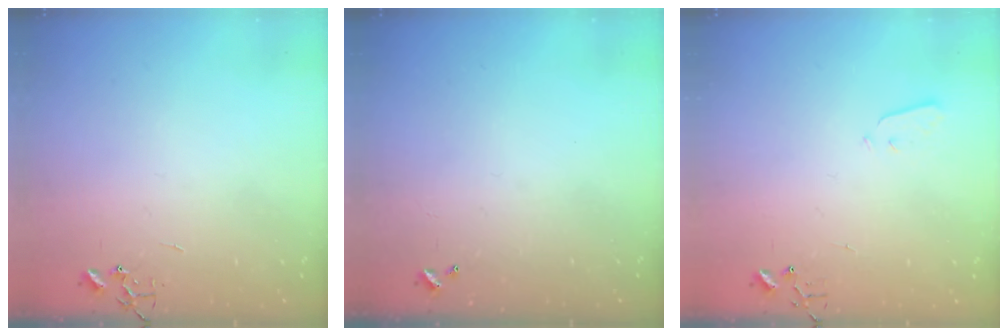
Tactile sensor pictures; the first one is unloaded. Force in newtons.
{"total": 0.0}
{"total": 3.2, "press": 3.1, "slide": 0.7}